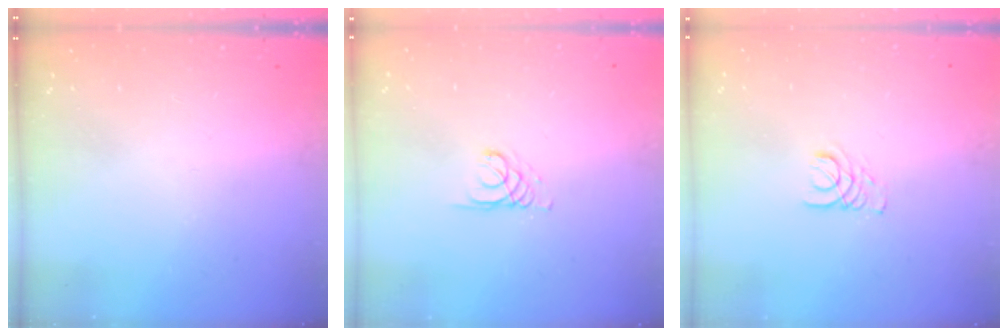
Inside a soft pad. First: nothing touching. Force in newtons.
{"total": 2.1, "press": 2.1, "slide": 0.2}
{"total": 1.9, "press": 1.9, "slide": 0.2}